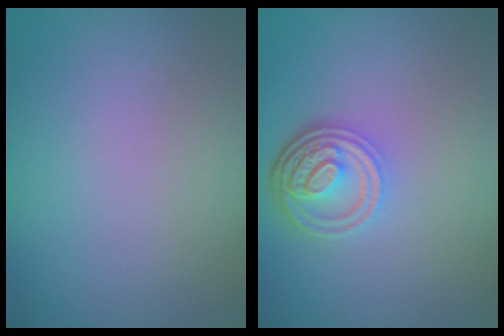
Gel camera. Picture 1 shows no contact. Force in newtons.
{"total": 4.6, "press": 3.5, "slide": 3.0}